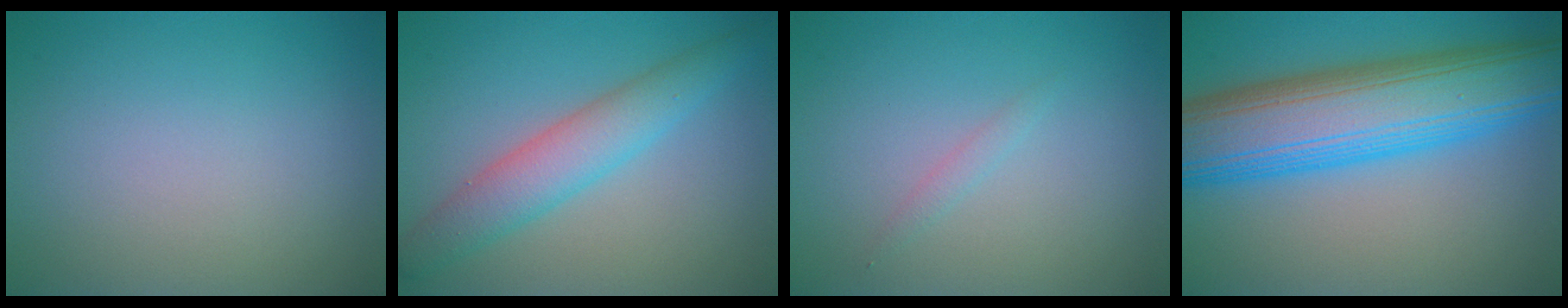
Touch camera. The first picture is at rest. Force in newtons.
{"total": 4.4, "press": 4.4, "slide": 0.2}
{"total": 0.7, "press": 0.7, "slide": 0.0}
{"total": 12.5, "press": 12.5, "slide": 0.0}